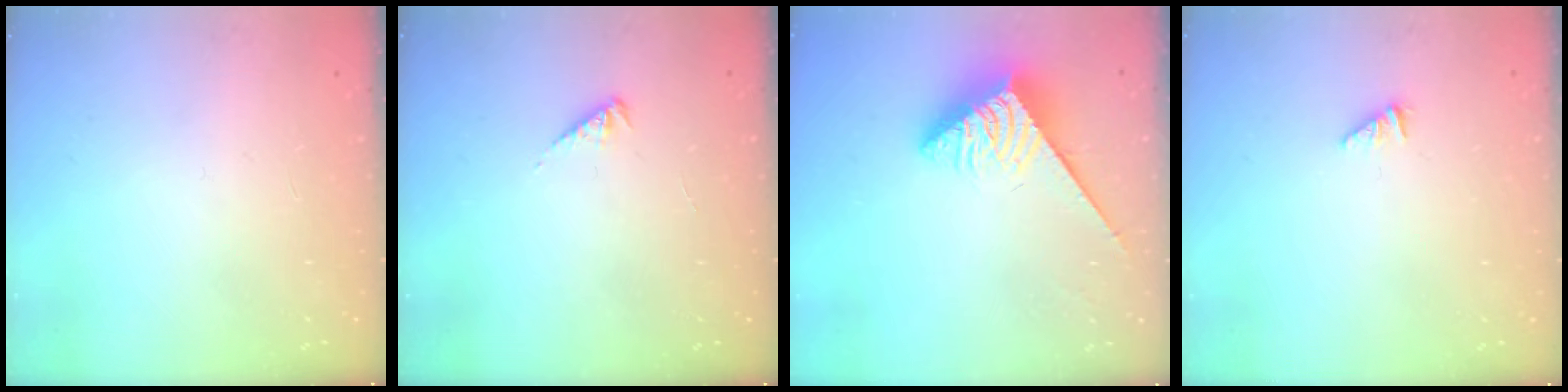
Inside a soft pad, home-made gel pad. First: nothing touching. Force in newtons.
{"total": 2.3, "press": 2.3, "slide": 0.5}
{"total": 4.0, "press": 3.9, "slide": 0.7}
{"total": 0.8, "press": 0.8, "slide": 0.2}